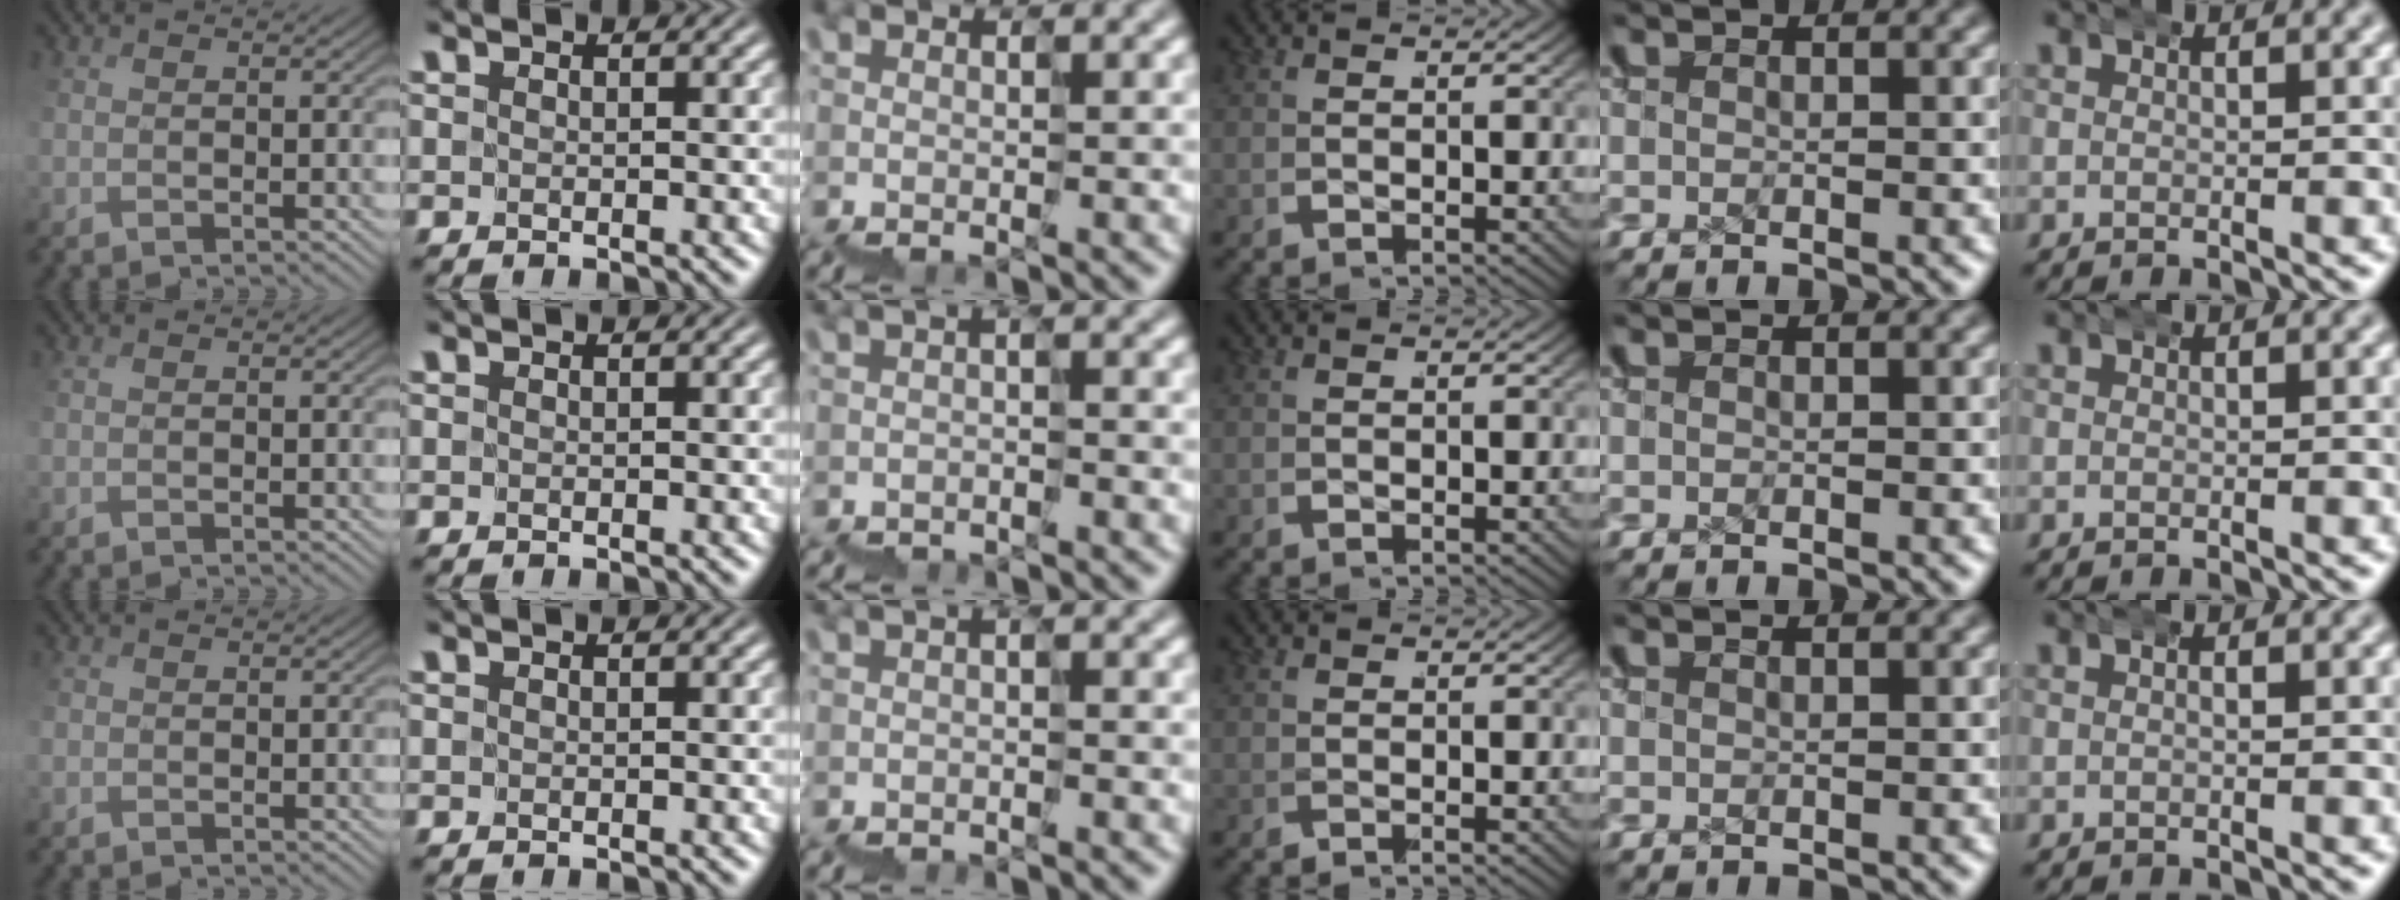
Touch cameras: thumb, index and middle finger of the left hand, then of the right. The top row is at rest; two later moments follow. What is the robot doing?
{"motion": "wrap", "object": "ethernet cable"}